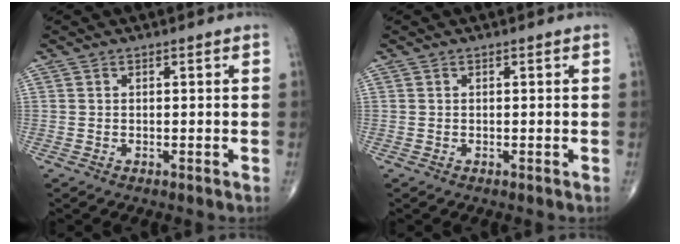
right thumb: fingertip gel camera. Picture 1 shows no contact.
{"total": 0.0}